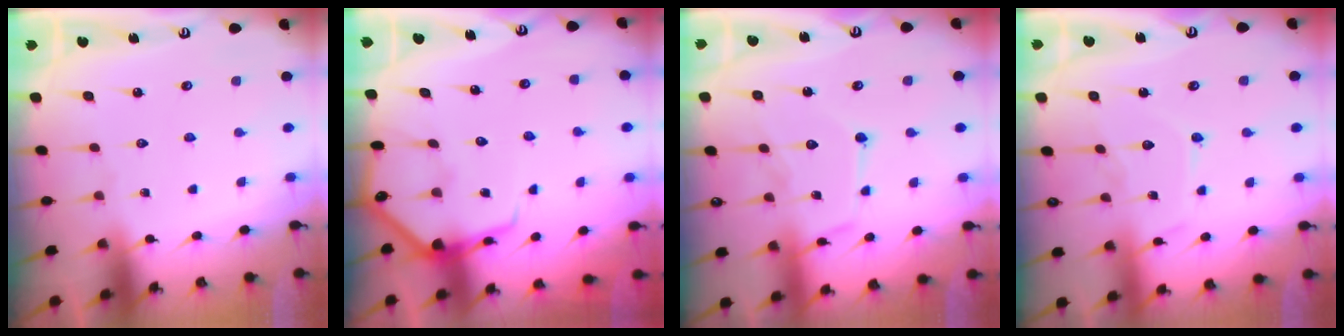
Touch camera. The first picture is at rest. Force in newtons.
{"total": 6.6, "press": 6.5, "slide": 0.7}
{"total": 12.3, "press": 12.2, "slide": 1.1}
{"total": 9.5, "press": 9.5, "slide": 0.6}